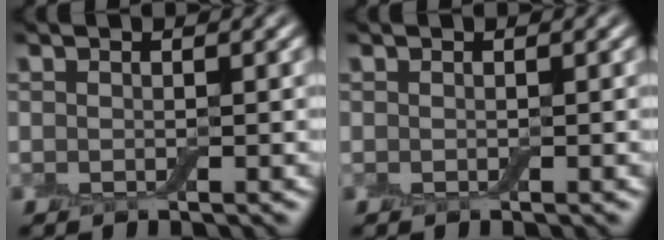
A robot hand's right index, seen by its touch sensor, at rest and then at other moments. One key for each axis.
{"total": 0.0}